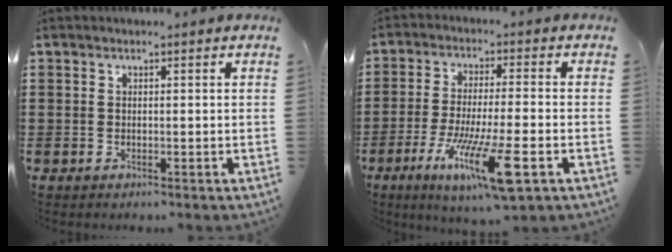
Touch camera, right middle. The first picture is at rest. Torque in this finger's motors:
{"motor_torque": [2.14, 0.00, 0.93, 0.21]}